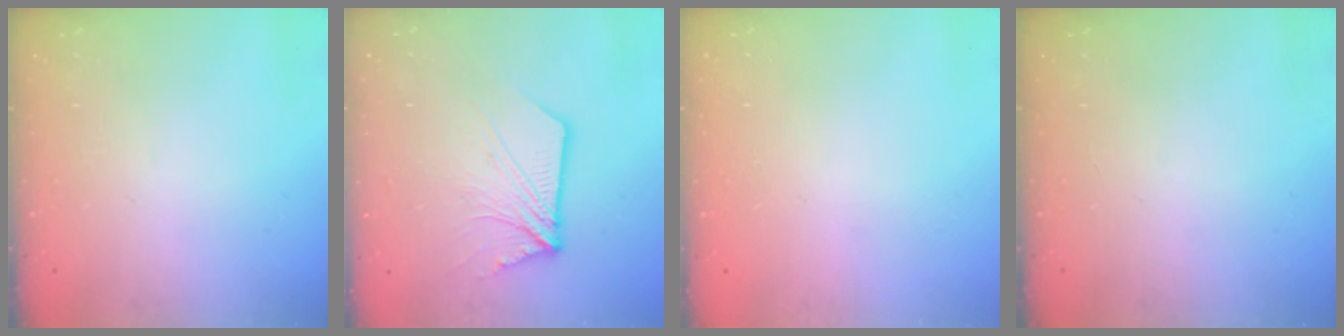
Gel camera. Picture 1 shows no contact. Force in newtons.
{"total": 9.8, "press": 9.7, "slide": 0.9}
{"total": 0.0}
{"total": 0.0}